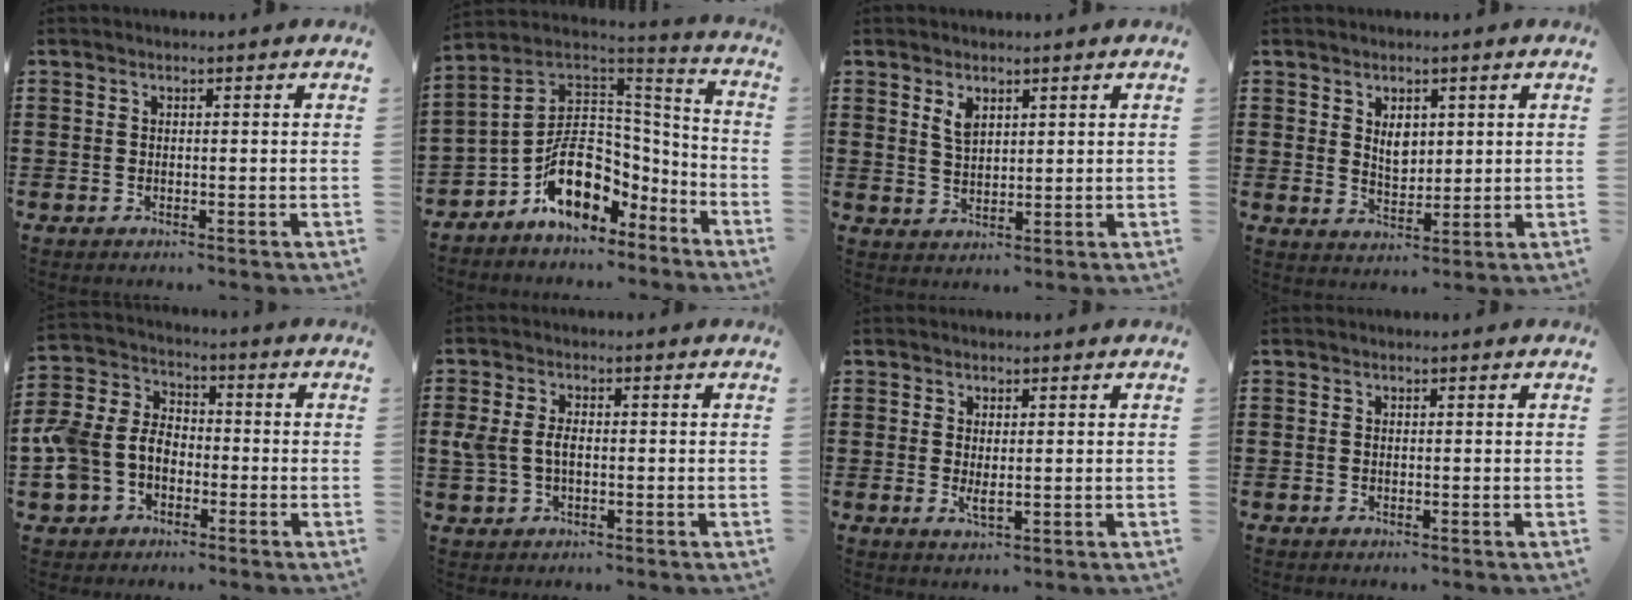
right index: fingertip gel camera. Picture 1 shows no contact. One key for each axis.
{"total": 11.4, "fx": -4.8, "fy": 7.4, "fz": 7.3, "tx": -0.142, "ty": -0.003, "tz": -0.090}
{"total": 2.9, "fx": 1.8, "fy": 1.4, "fz": 1.7, "tx": -0.039, "ty": 0.004, "tz": 0.034}
{"total": 3.5, "fx": 1.6, "fy": 2.3, "fz": 2.1, "tx": -0.031, "ty": 0.001, "tz": 0.025}
{"total": 6.9, "fx": -2.0, "fy": 5.6, "fz": 3.5, "tx": -0.122, "ty": -0.004, "tz": -0.052}
{"total": 3.7, "fx": -0.2, "fy": 2.4, "fz": 2.9, "tx": -0.079, "ty": -0.001, "tz": -0.012}
{"total": 1.9, "fx": 0.3, "fy": 0.6, "fz": 1.8, "tx": -0.035, "ty": -0.003, "tz": 0.006}
{"total": 0.0}